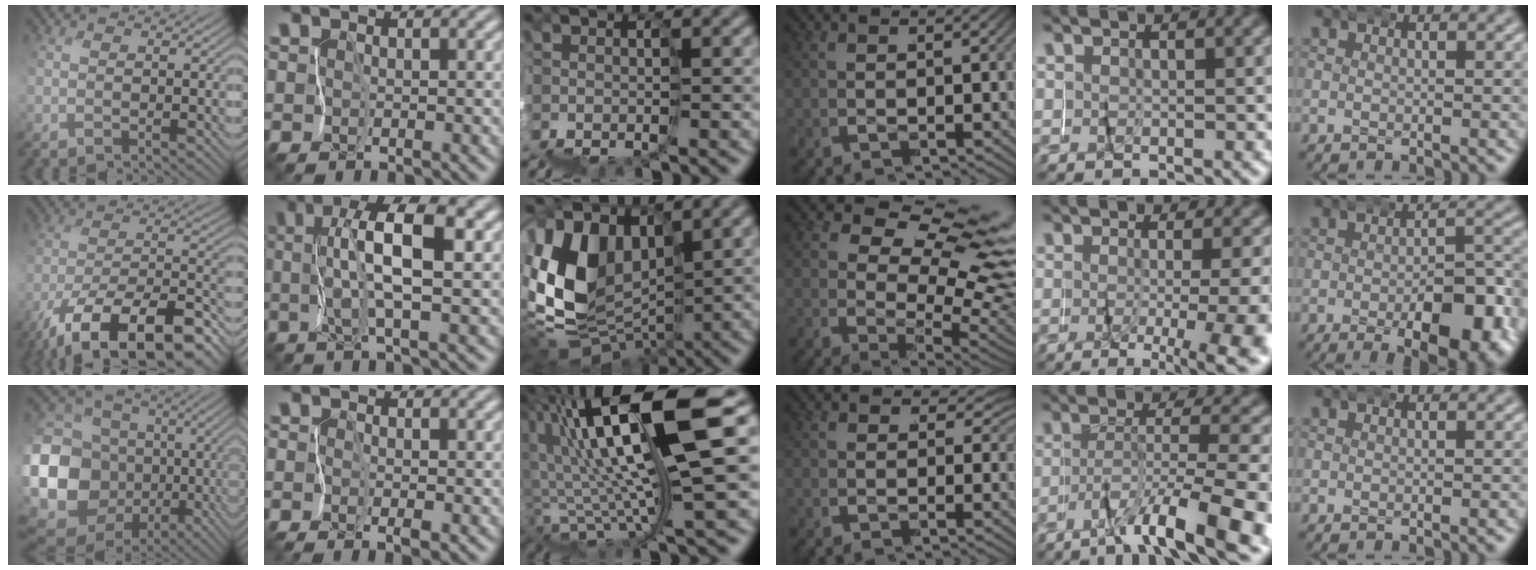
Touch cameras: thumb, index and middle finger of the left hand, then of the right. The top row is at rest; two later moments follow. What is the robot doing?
{"motion": "wrap", "object": "masking tape"}